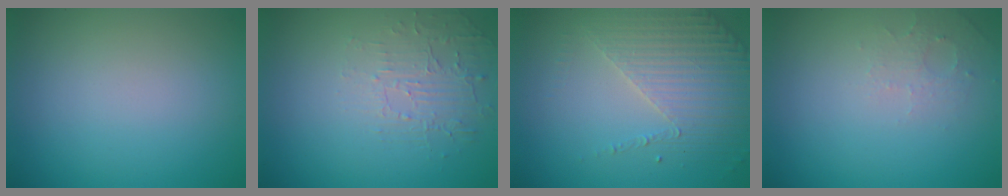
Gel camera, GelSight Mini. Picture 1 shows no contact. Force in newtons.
{"total": 1.9, "press": 0.8, "slide": 1.7}
{"total": 4.3, "press": 3.3, "slide": 2.7}
{"total": 1.6, "press": 1.5, "slide": 0.4}